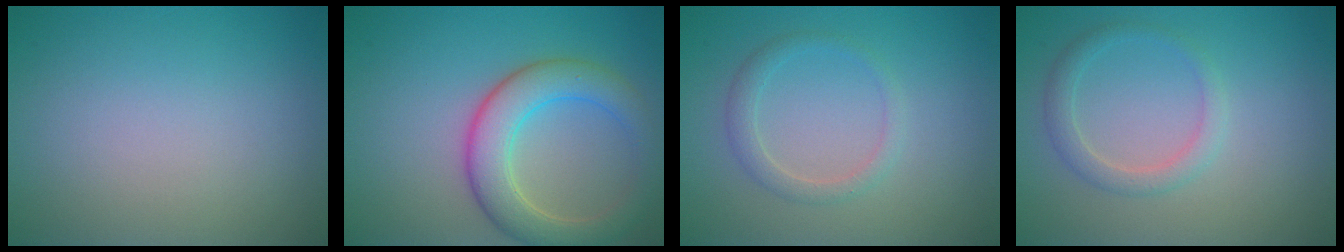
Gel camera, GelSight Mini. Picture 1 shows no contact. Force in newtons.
{"total": 5.8, "press": 5.7, "slide": 0.3}
{"total": 1.7, "press": 1.7, "slide": 0.0}
{"total": 2.0, "press": 2.0, "slide": 0.0}